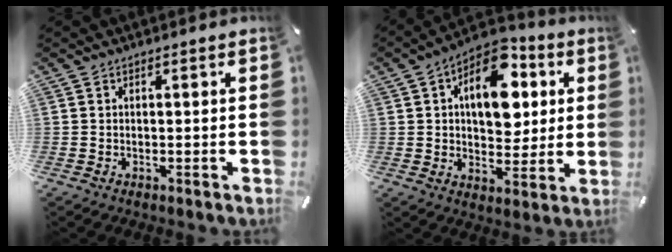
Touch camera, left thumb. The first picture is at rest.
{"total": 14.7, "force": [4.6, 9.4, 10.3], "torque": [-0.147, -0.018, 0.077]}